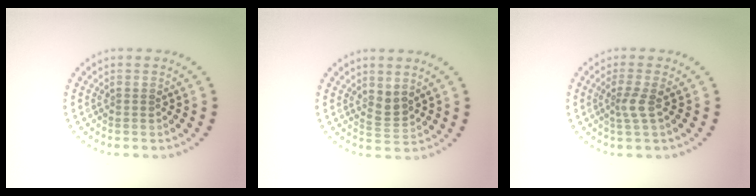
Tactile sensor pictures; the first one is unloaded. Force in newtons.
{"total": 1.8, "press": 1.5, "slide": 1.1}
{"total": 1.9, "press": 1.4, "slide": 1.3}